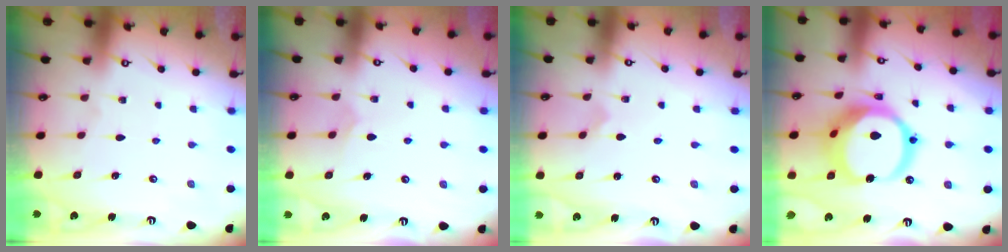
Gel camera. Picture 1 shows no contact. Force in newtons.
{"total": 3.9, "press": 3.9, "slide": 0.4}
{"total": 0.0}
{"total": 17.2, "press": 17.1, "slide": 2.0}